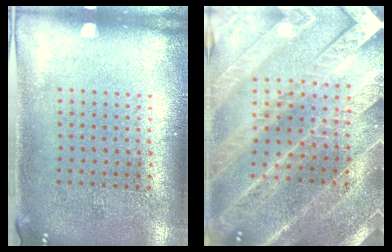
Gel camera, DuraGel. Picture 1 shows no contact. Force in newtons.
{"total": 2.8, "press": 2.8, "slide": 0.5}